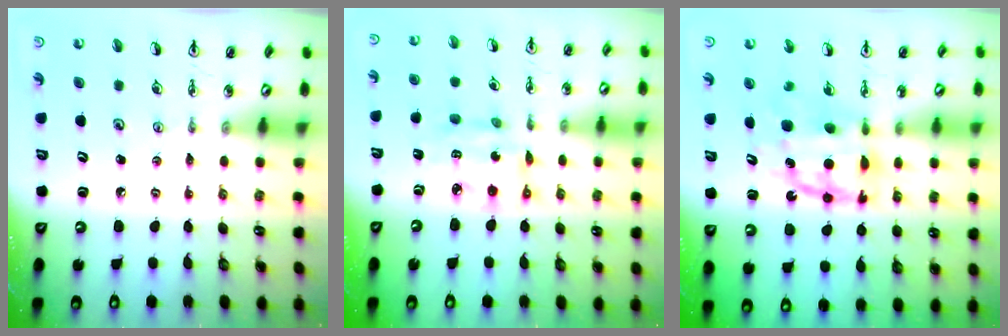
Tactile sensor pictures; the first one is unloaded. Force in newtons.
{"total": 7.9, "press": 7.9, "slide": 0.6}
{"total": 9.5, "press": 9.5, "slide": 0.9}